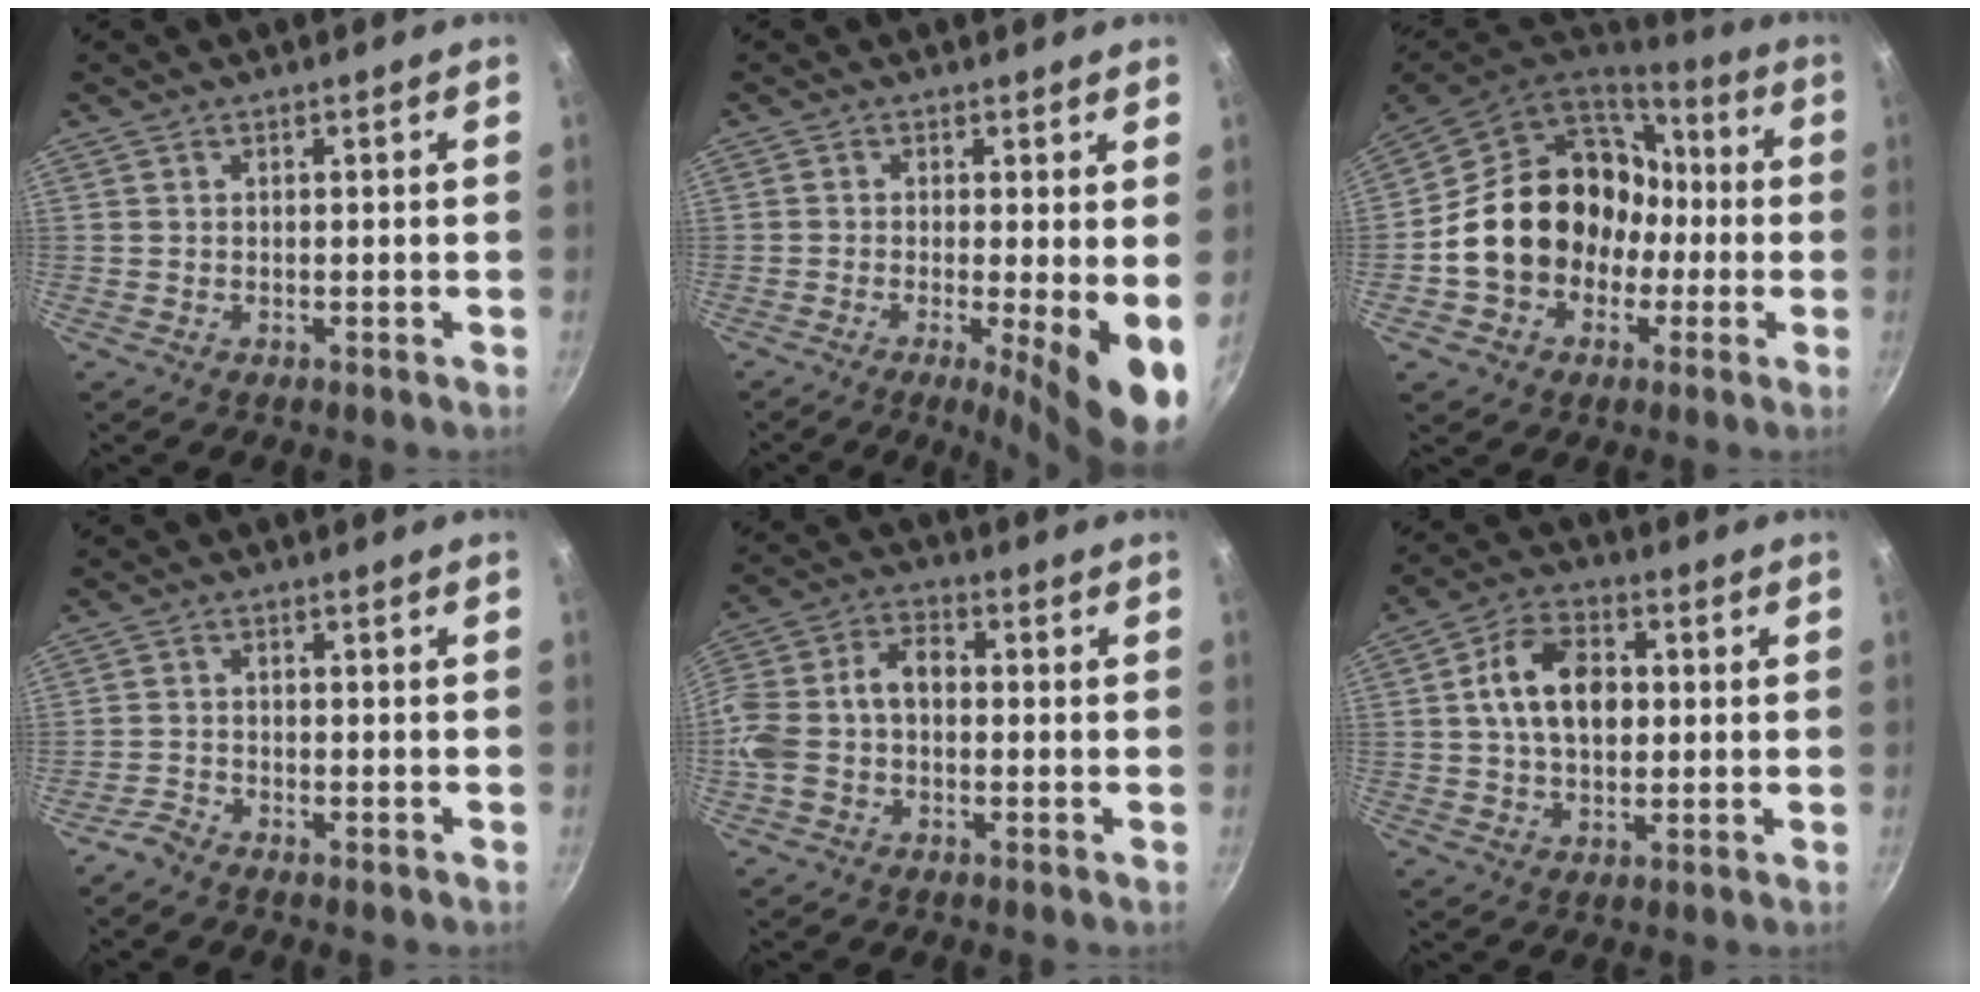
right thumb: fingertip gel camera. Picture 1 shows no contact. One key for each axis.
{"total": 9.6, "fx": -1.7, "fy": 1.6, "fz": 9.3, "tx": -0.123, "ty": -0.012, "tz": -0.023}
{"total": 20.1, "fx": -1.6, "fy": 16.6, "fz": 11.2, "tx": -0.165, "ty": 0.062, "tz": -0.012}
{"total": 2.5, "fx": -2.3, "fy": 0.8, "fz": 0.6, "tx": -0.022, "ty": 0.019, "tz": -0.046}
{"total": 11.7, "fx": -1.9, "fy": 8.0, "fz": 8.4, "tx": -0.159, "ty": 0.047, "tz": -0.050}
{"total": 11.5, "fx": 1.3, "fy": 7.7, "fz": 8.5, "tx": -0.124, "ty": 0.016, "tz": 0.011}